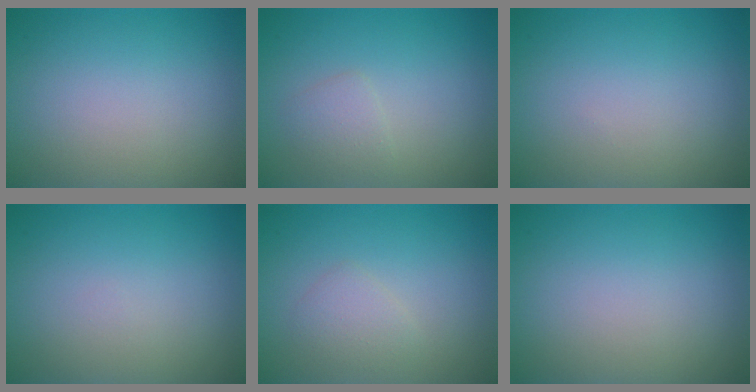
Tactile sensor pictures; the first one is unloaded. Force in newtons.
{"total": 1.4, "press": 1.4, "slide": 0.1}
{"total": 0.0}
{"total": 0.0}
{"total": 1.6, "press": 1.6, "slide": 0.0}
{"total": 0.0}